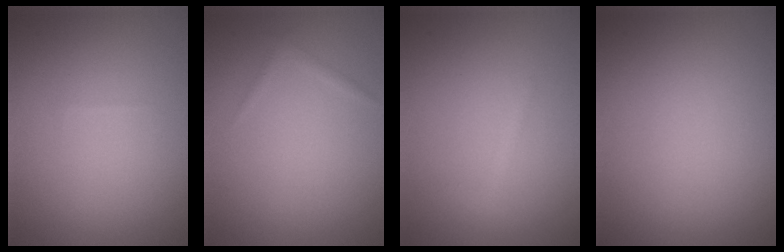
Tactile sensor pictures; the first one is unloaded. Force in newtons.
{"total": 0.6, "press": 0.6, "slide": 0.0}
{"total": 1.0, "press": 1.0, "slide": 0.1}
{"total": 0.0}